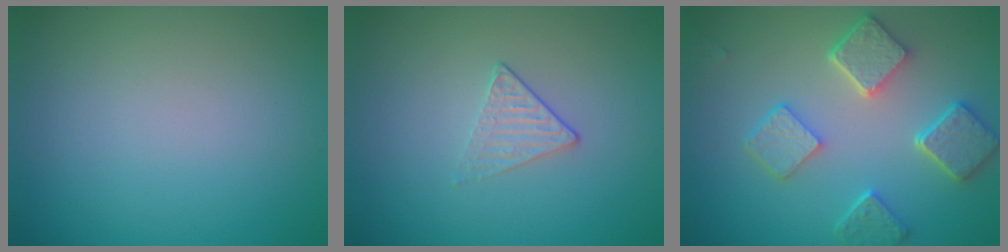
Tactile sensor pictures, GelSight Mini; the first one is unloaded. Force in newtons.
{"total": 1.3, "press": 0.9, "slide": 0.9}
{"total": 5.4, "press": 4.2, "slide": 3.3}